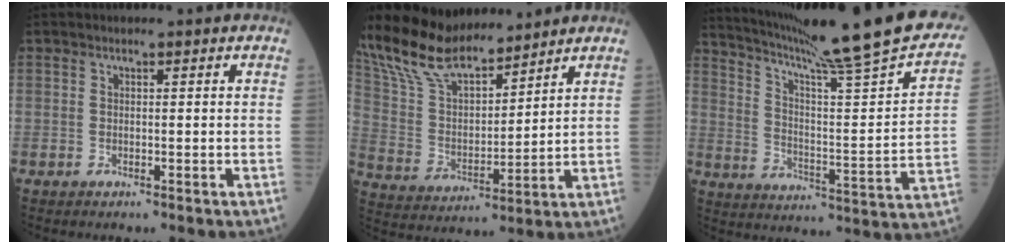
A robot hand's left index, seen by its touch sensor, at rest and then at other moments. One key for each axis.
{"total": 16.4, "fx": 14.1, "fy": 4.0, "fz": 7.2, "tx": -0.156, "ty": 0.022, "tz": 0.278}
{"total": 28.1, "fx": 23.7, "fy": 0.1, "fz": 15.2, "tx": -0.249, "ty": -0.061, "tz": 0.324}